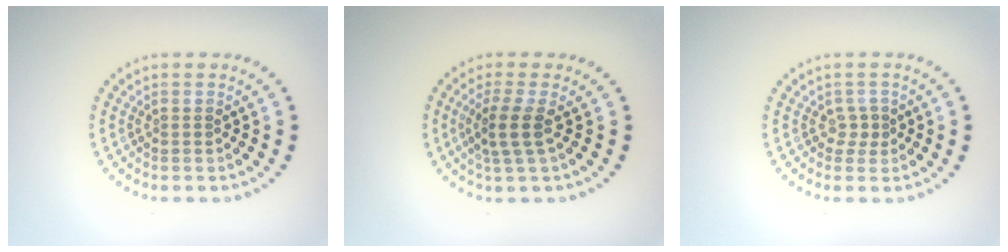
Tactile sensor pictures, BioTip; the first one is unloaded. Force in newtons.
{"total": 2.5, "press": 2.0, "slide": 1.6}
{"total": 1.1, "press": 0.8, "slide": 0.8}